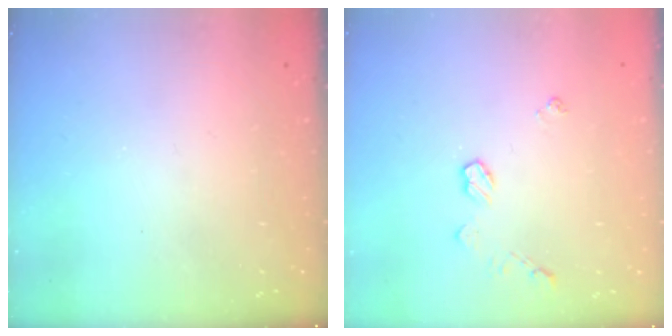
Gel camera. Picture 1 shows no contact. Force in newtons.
{"total": 5.5, "press": 5.4, "slide": 0.6}